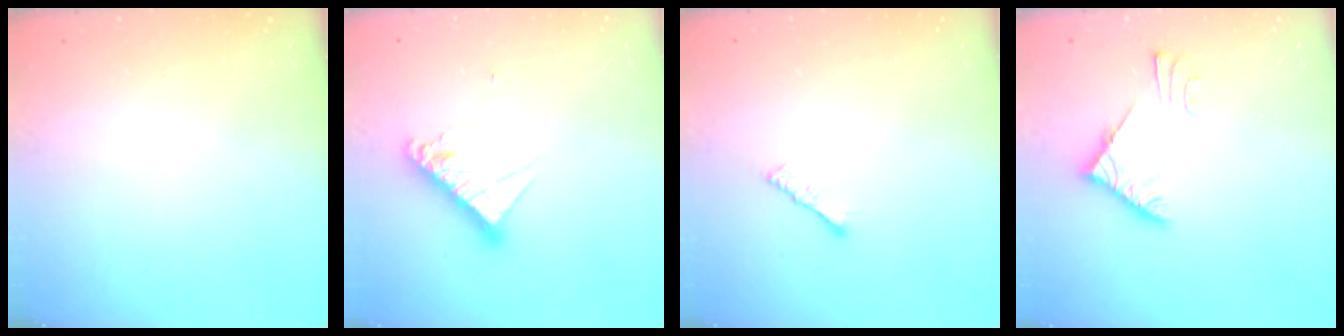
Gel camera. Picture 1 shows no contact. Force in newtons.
{"total": 10.7, "press": 10.6, "slide": 1.0}
{"total": 1.1, "press": 1.1, "slide": 0.4}
{"total": 6.0, "press": 6.0, "slide": 0.7}